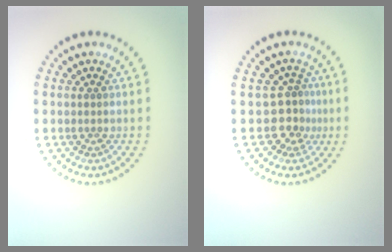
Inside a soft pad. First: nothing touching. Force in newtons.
{"total": 2.6, "press": 1.8, "slide": 1.8}